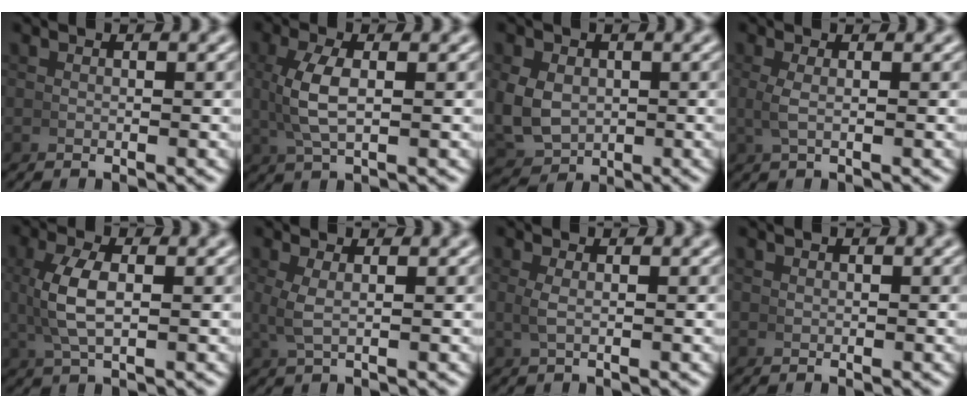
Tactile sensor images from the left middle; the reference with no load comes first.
{"total": 3.8, "force": [0.4, 1.3, 3.5], "torque": [-0.083, 0.003, 0.014]}
{"total": 6.3, "force": [-0.6, 5.3, 3.3], "torque": [-0.096, -0.042, 0.017]}
{"total": 1.5, "force": [0.2, 0.2, 1.5], "torque": [-0.043, -0.003, 0.010]}
{"total": 4.0, "force": [0.4, 1.5, 3.7], "torque": [-0.085, 0.004, 0.013]}
{"total": 2.0, "force": [0.4, 0.5, 1.9], "torque": [-0.050, -0.003, 0.017]}
{"total": 1.2, "force": [0.2, 0.1, 1.2], "torque": [-0.035, -0.002, 0.010]}
{"total": 0.0}